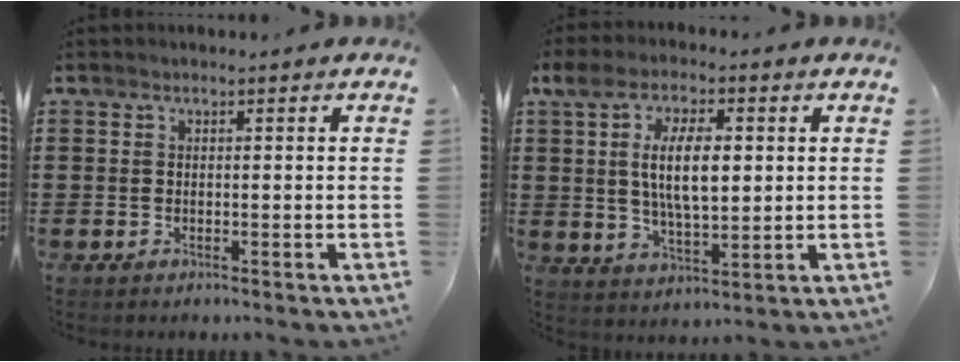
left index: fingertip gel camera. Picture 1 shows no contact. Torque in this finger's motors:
{"motor_torque": [2.14, 0.00, 1.06, 0.21]}